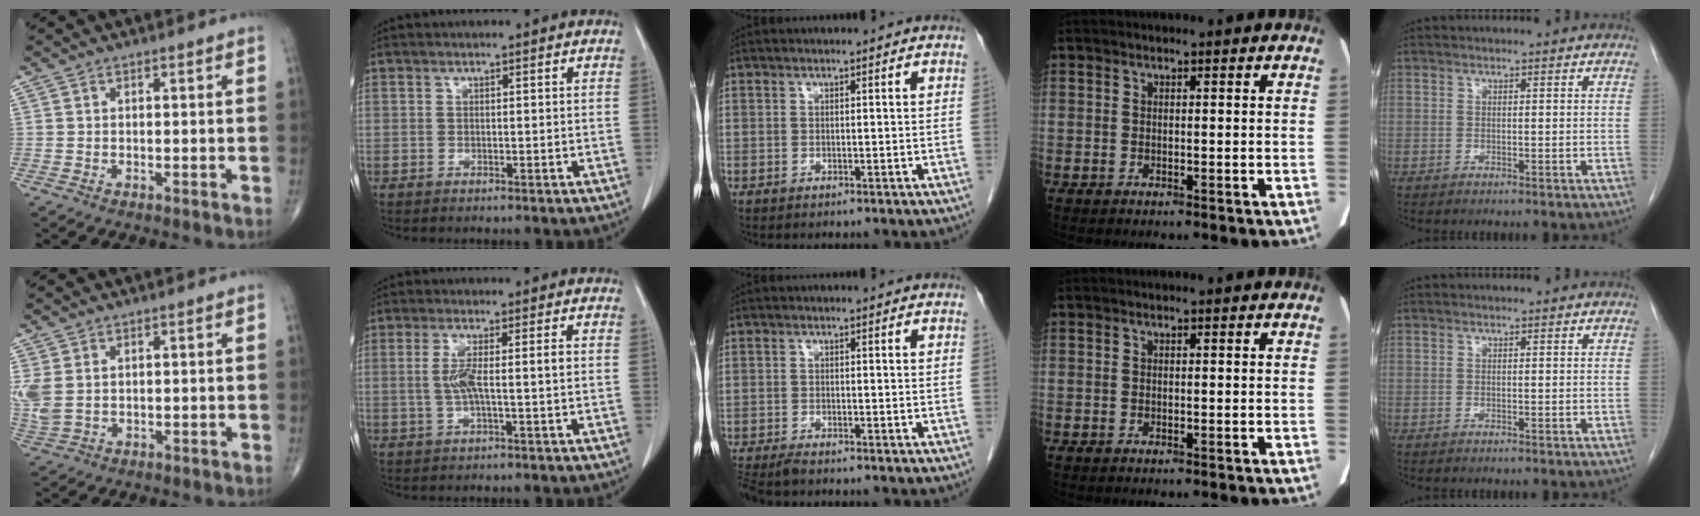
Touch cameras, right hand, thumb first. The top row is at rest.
{"thumb": {"total": 5.5, "force": [1.1, 3.7, 4.0], "torque": [-0.112, 0.004, 0.031]}, "index": {"total": 4.8, "force": [-0.1, 0.3, 4.8], "torque": [-0.096, 0.003, -0.001]}, "middle": {"total": 3.3, "force": [-2.9, 0.3, 1.5], "torque": [-0.027, -0.011, -0.052]}}